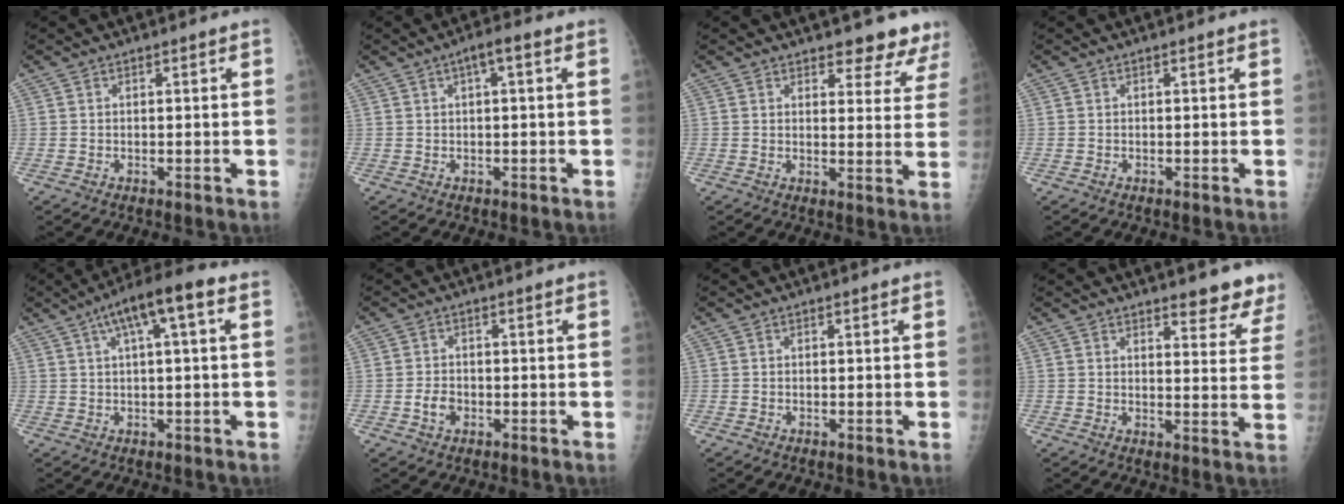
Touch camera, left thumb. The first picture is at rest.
{"total": 2.8, "force": [0.8, 0.7, 2.6], "torque": [-0.044, 0.012, 0.008]}
{"total": 7.7, "force": [6.9, 2.8, 1.9], "torque": [0.018, -0.040, 0.062]}
{"total": 0.0}
{"total": 9.4, "force": [3.4, 2.1, 8.5], "torque": [-0.149, 0.031, 0.049]}
{"total": 3.0, "force": [-1.1, 2.2, 1.7], "torque": [-0.024, 0.007, -0.020]}
{"total": 0.0}
{"total": 8.0, "force": [7.0, 2.4, 3.2], "torque": [-0.003, -0.042, 0.068]}